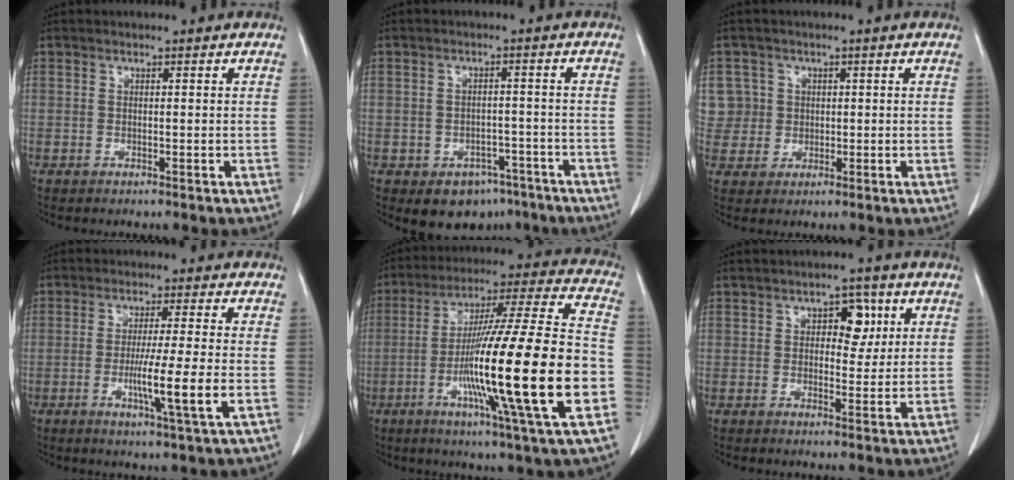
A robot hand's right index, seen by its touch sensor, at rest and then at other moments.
{"total": 6.9, "force": [-4.5, 4.6, 2.4], "torque": [-0.018, 0.011, -0.056]}
{"total": 5.2, "force": [1.3, 5.0, -0.2], "torque": [0.021, 0.015, 0.028]}
{"total": 8.6, "force": [-2.1, -1.0, 8.2], "torque": [-0.141, -0.023, -0.039]}
{"total": 26.7, "force": [-6.5, 0.2, 25.9], "torque": [-0.416, -0.025, -0.123]}
{"total": 5.0, "force": [1.7, 2.8, 3.8], "torque": [-0.046, 0.010, 0.024]}